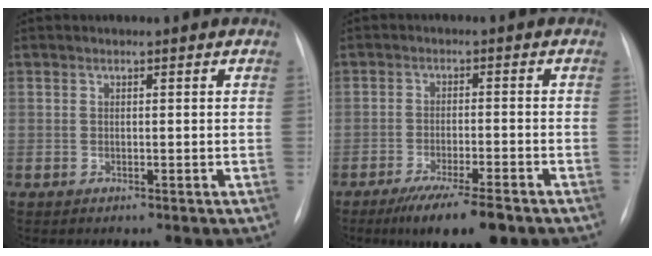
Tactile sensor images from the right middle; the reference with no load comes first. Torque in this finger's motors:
{"motor_torque": [1.14, -0.99, 0.52, 0.07]}